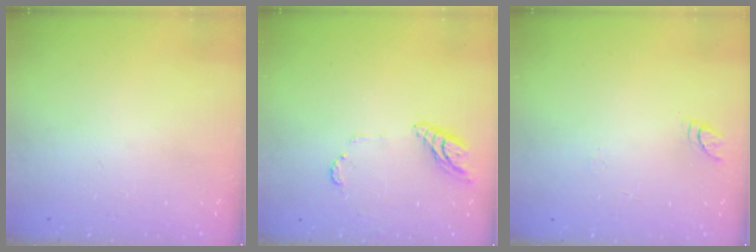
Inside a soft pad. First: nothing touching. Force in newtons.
{"total": 10.2, "press": 10.2, "slide": 1.3}
{"total": 5.1, "press": 5.0, "slide": 0.5}